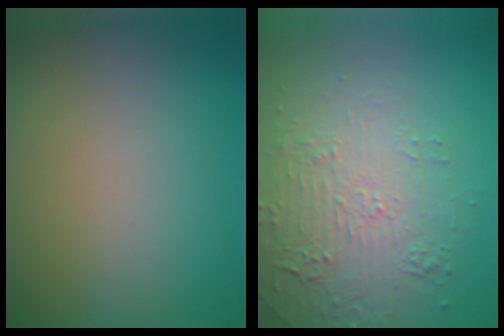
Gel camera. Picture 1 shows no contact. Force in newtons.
{"total": 4.8, "press": 3.6, "slide": 3.2}